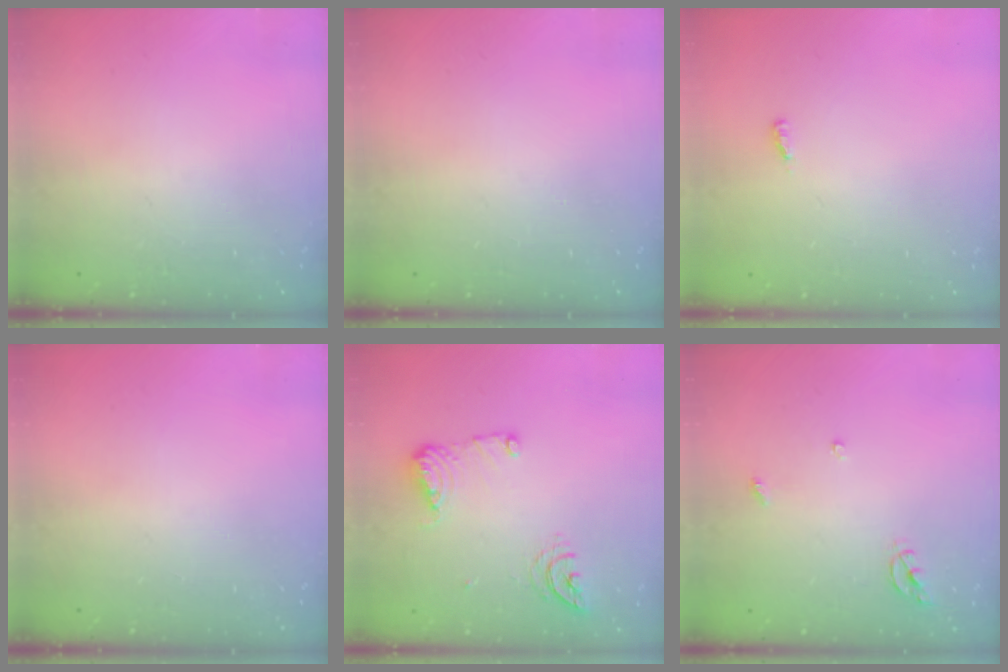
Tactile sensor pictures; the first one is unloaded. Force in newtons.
{"total": 0.0}
{"total": 2.6, "press": 2.4, "slide": 1.0}
{"total": 0.0}
{"total": 10.0, "press": 10.0, "slide": 0.8}
{"total": 5.7, "press": 5.6, "slide": 0.5}